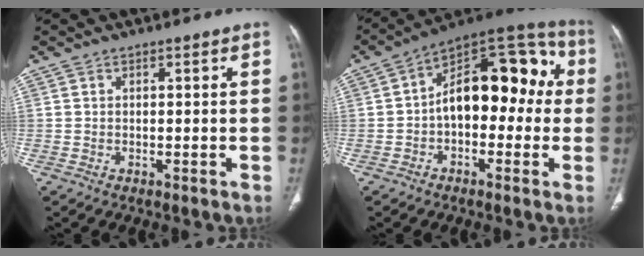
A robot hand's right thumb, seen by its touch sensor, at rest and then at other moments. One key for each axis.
{"total": 18.0, "fx": 0.5, "fy": 10.5, "fz": 14.6, "tx": -0.165, "ty": 0.056, "tz": -0.008}